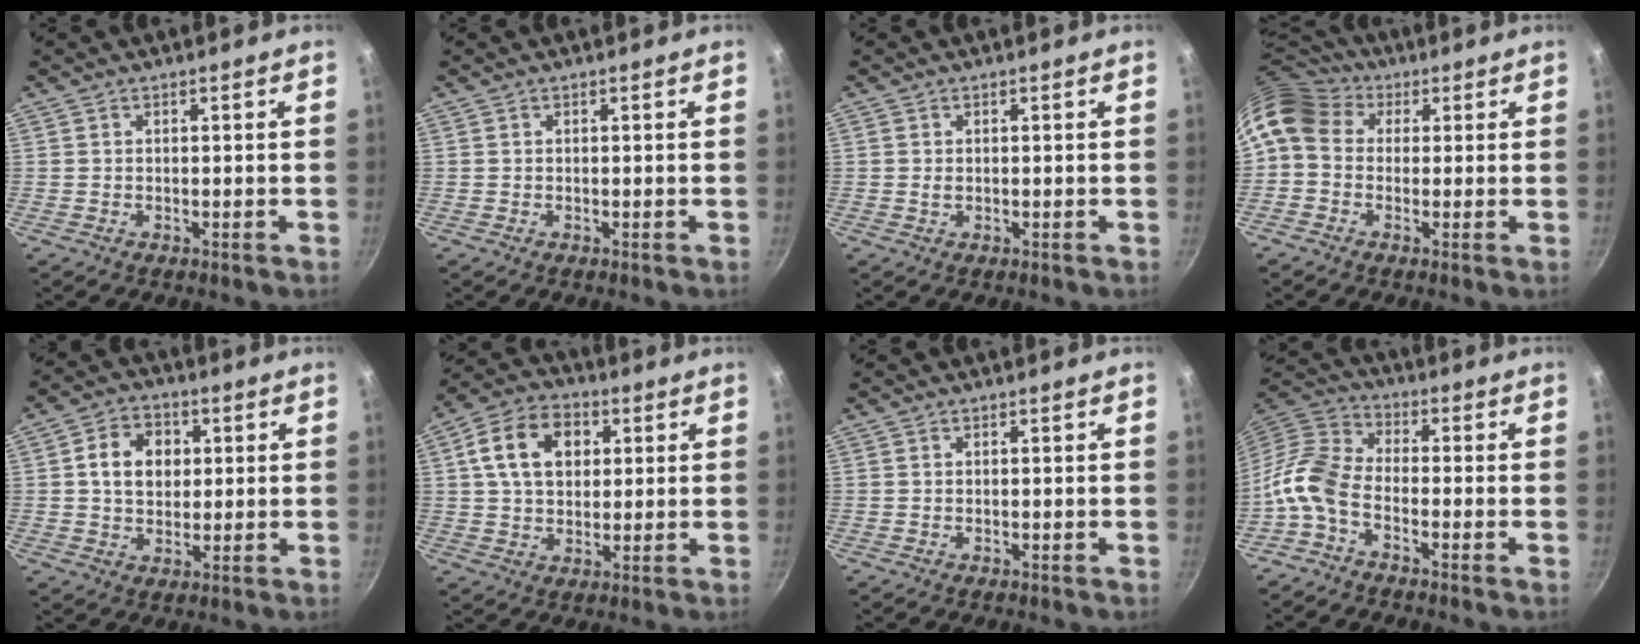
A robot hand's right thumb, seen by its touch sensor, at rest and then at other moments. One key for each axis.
{"total": 0.0}
{"total": 0.9, "fx": 0.0, "fy": 0.7, "fz": 0.5, "tx": -0.010, "ty": 0.001, "tz": 0.001}
{"total": 10.8, "fx": 2.6, "fy": 8.6, "fz": 6.1, "tx": -0.111, "ty": 0.025, "tz": 0.026}
{"total": 9.0, "fx": 1.6, "fy": 7.0, "fz": 5.4, "tx": -0.067, "ty": 0.007, "tz": 0.020}
{"total": 12.8, "fx": 3.3, "fy": 9.2, "fz": 8.2, "tx": -0.124, "ty": 0.009, "tz": 0.044}
{"total": 0.0}
{"total": 9.2, "fx": -4.1, "fy": 5.2, "fz": 6.4, "tx": -0.142, "ty": 0.047, "tz": -0.102}